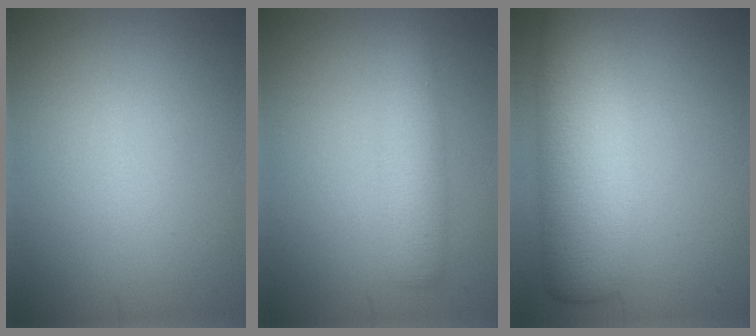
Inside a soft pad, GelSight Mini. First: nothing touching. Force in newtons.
{"total": 2.9, "press": 2.9, "slide": 0.1}
{"total": 8.1, "press": 8.1, "slide": 0.4}